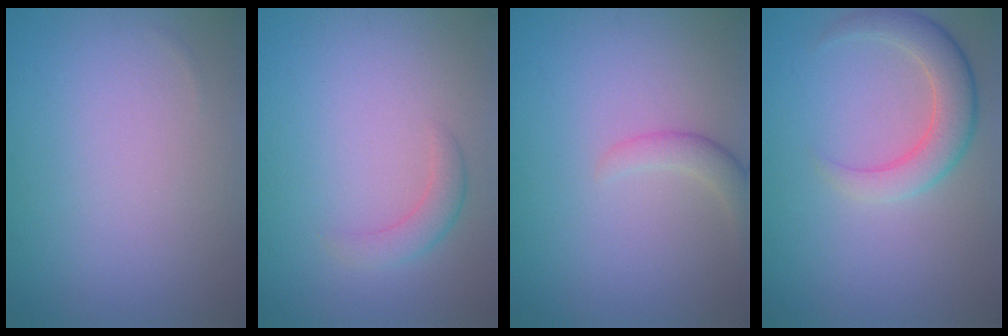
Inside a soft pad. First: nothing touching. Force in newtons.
{"total": 2.0, "press": 2.0, "slide": 0.1}
{"total": 2.0, "press": 2.0, "slide": 0.2}
{"total": 4.3, "press": 4.3, "slide": 0.2}